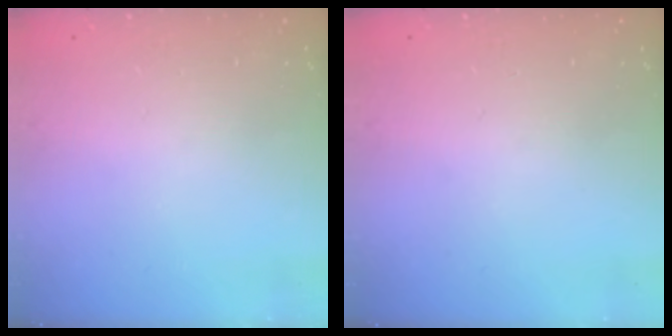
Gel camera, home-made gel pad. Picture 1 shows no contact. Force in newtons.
{"total": 0.0}